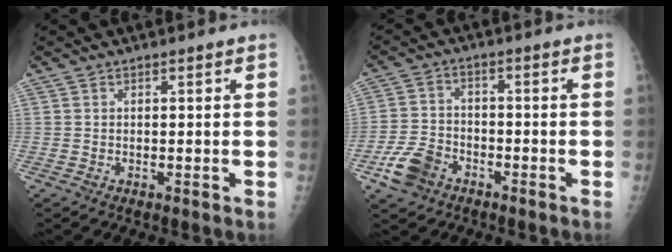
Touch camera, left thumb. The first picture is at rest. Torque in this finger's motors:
{"motor_torque": [-0.13, 0.14, 0.04, -0.03, 0.02]}